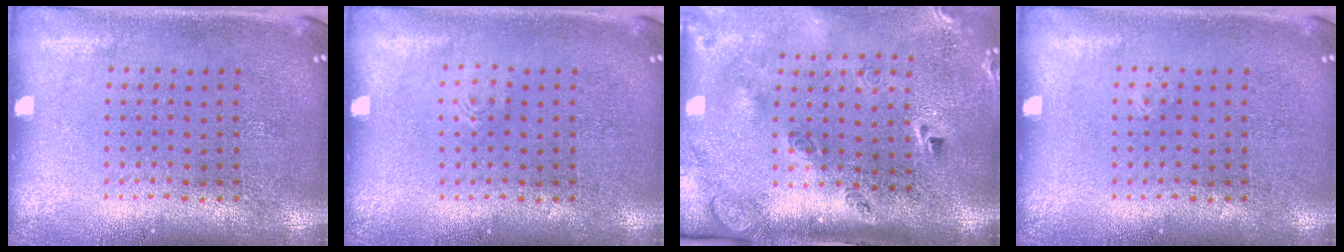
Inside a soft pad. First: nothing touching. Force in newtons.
{"total": 0.6, "press": 0.6, "slide": 0.1}
{"total": 3.0, "press": 2.0, "slide": 2.2}
{"total": 0.0}